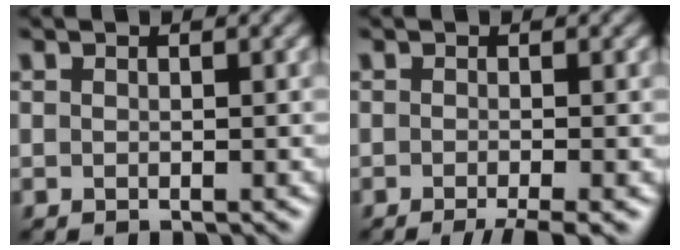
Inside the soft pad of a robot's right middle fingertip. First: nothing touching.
{"total": 3.0, "force": [-1.8, 0.4, 2.4], "torque": [-0.032, -0.003, -0.033]}